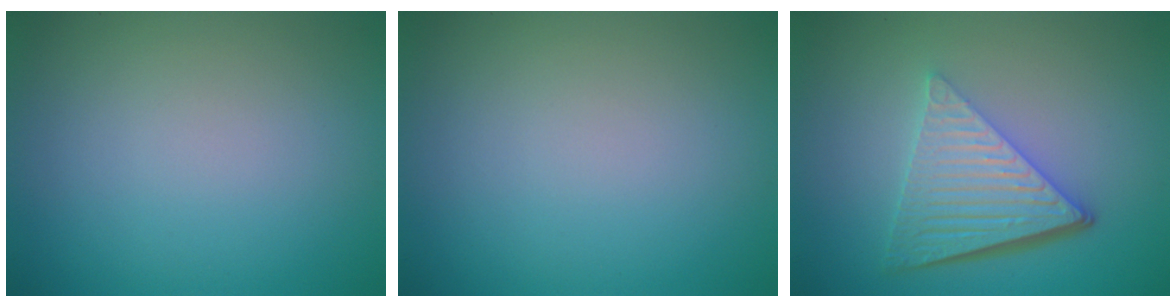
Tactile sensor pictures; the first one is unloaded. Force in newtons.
{"total": 0.0}
{"total": 6.6, "press": 4.4, "slide": 4.9}